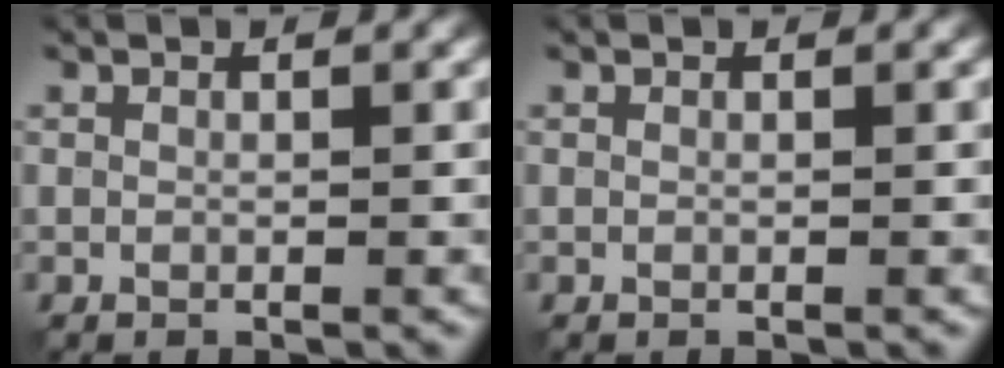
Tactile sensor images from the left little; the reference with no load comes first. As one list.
[{"total": 0.0}]